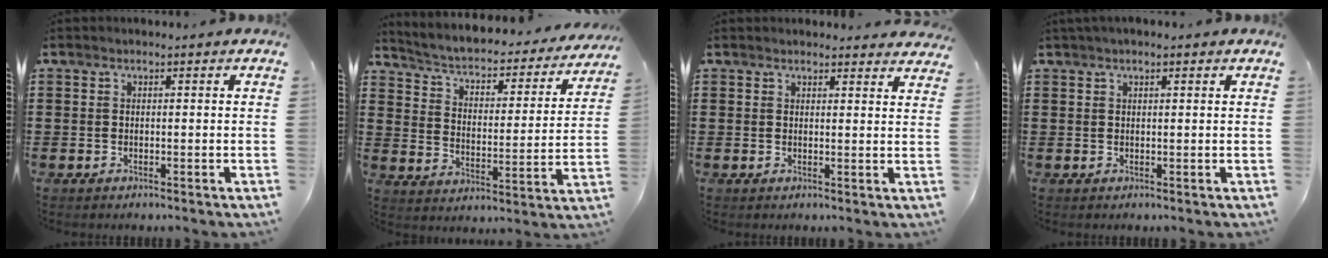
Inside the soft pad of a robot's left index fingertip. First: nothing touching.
{"total": 2.7, "force": [2.1, 0.9, 1.5], "torque": [-0.046, -0.026, 0.022]}
{"total": 1.8, "force": [1.8, 0.5, 0.0], "torque": [0.002, -0.005, 0.033]}
{"total": 1.2, "force": [0.7, 0.2, 0.9], "torque": [-0.018, 0.002, 0.013]}